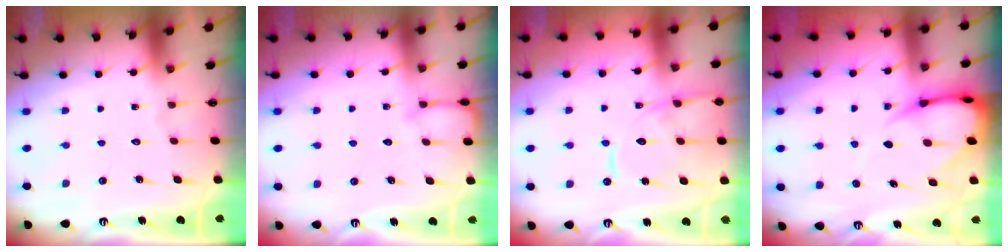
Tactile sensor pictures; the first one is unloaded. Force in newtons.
{"total": 3.6, "press": 3.6, "slide": 0.4}
{"total": 13.4, "press": 13.4, "slide": 1.4}
{"total": 8.3, "press": 8.3, "slide": 0.9}